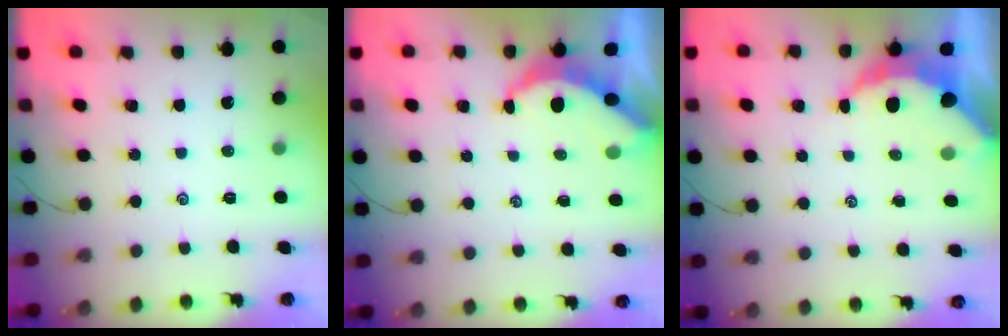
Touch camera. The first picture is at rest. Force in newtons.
{"total": 4.9, "press": 4.9, "slide": 0.4}
{"total": 8.4, "press": 8.4, "slide": 0.5}